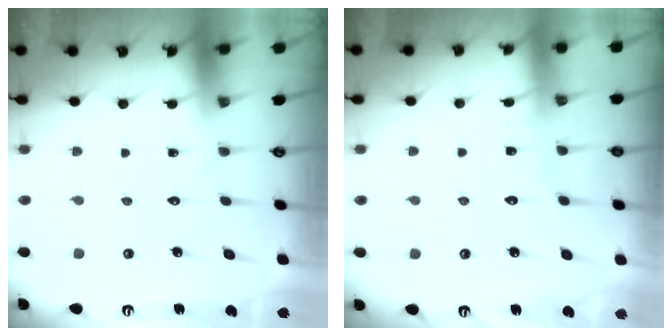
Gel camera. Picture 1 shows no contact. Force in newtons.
{"total": 4.7, "press": 4.7, "slide": 0.5}